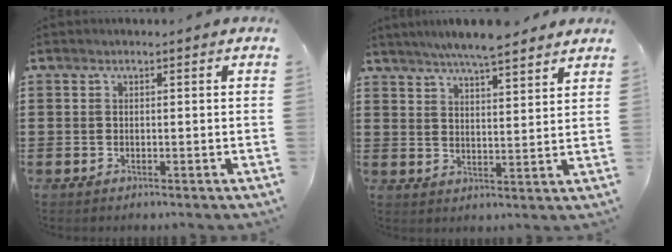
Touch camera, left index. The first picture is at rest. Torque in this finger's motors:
{"motor_torque": [2.14, 0.00, 0.93, 0.15]}